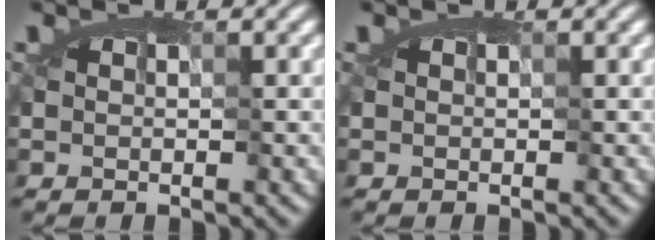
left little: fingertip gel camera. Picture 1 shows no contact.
{"total": 0.0}